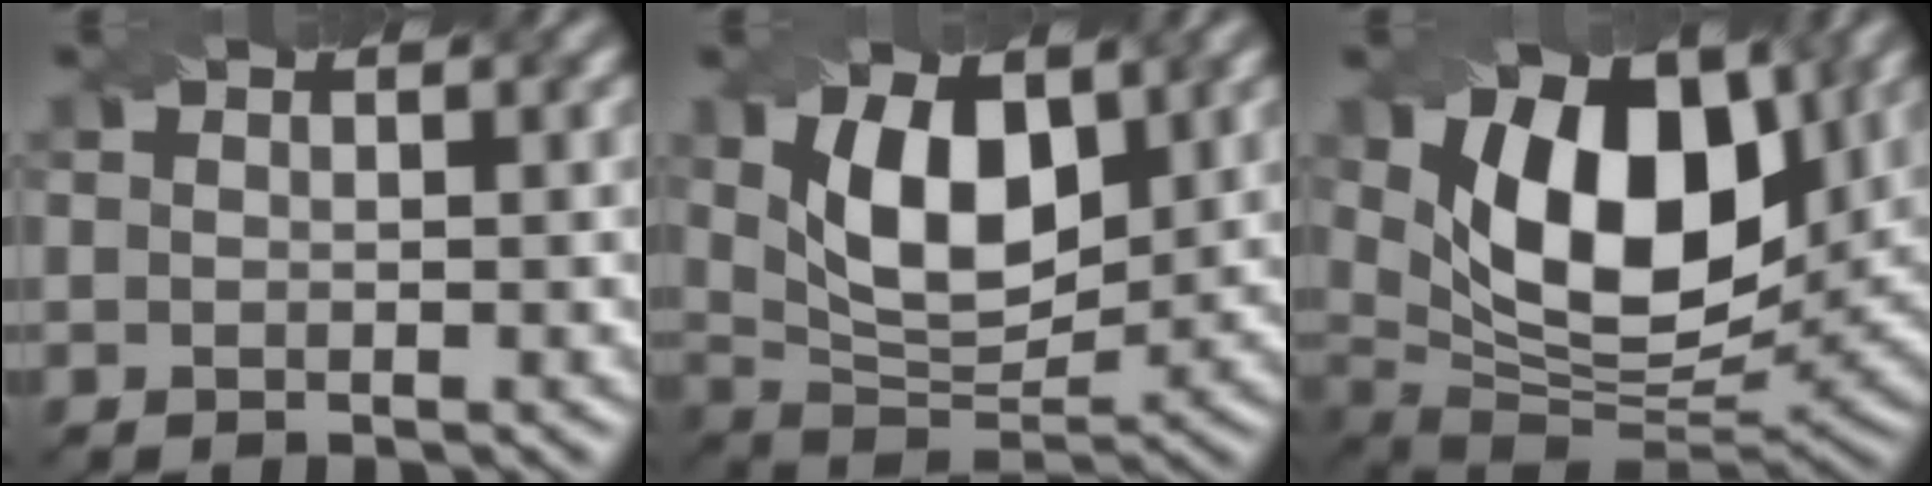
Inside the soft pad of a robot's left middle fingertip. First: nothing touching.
{"total": 8.0, "force": [2.3, 4.2, 6.4], "torque": [-0.120, 0.002, 0.041]}
{"total": 13.2, "force": [4.1, 7.1, 10.4], "torque": [-0.155, 0.004, 0.065]}